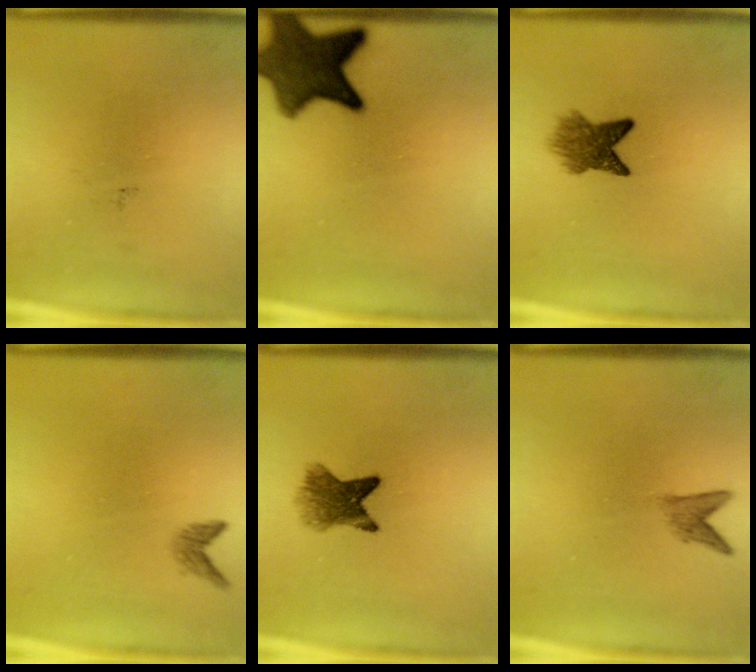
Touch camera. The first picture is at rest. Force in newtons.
{"total": 11.1}
{"total": 4.7}
{"total": 1.1}
{"total": 5.5}
{"total": 1.8}